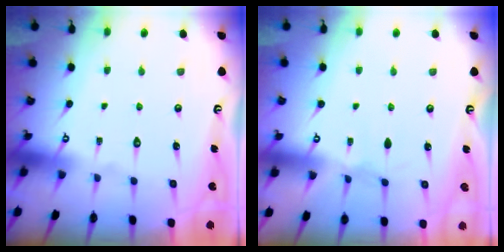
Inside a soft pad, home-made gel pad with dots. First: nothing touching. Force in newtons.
{"total": 0.5, "press": 0.5, "slide": 0.2}